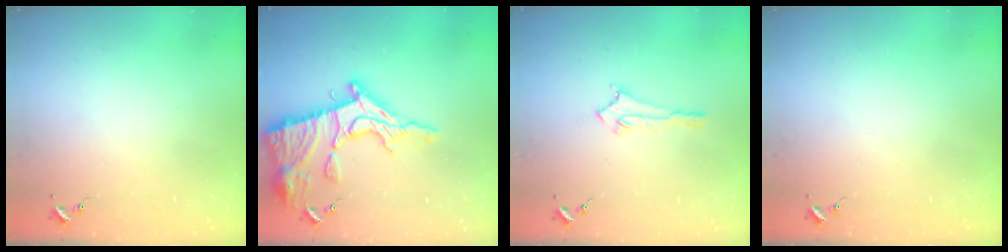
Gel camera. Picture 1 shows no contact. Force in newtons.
{"total": 24.8, "press": 24.7, "slide": 2.3}
{"total": 3.5, "press": 3.4, "slide": 0.4}
{"total": 0.0}